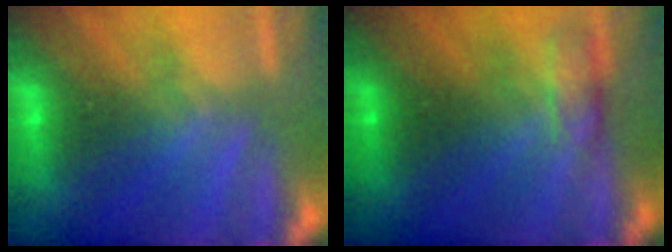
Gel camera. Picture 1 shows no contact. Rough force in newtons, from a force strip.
{"total": 2.7}